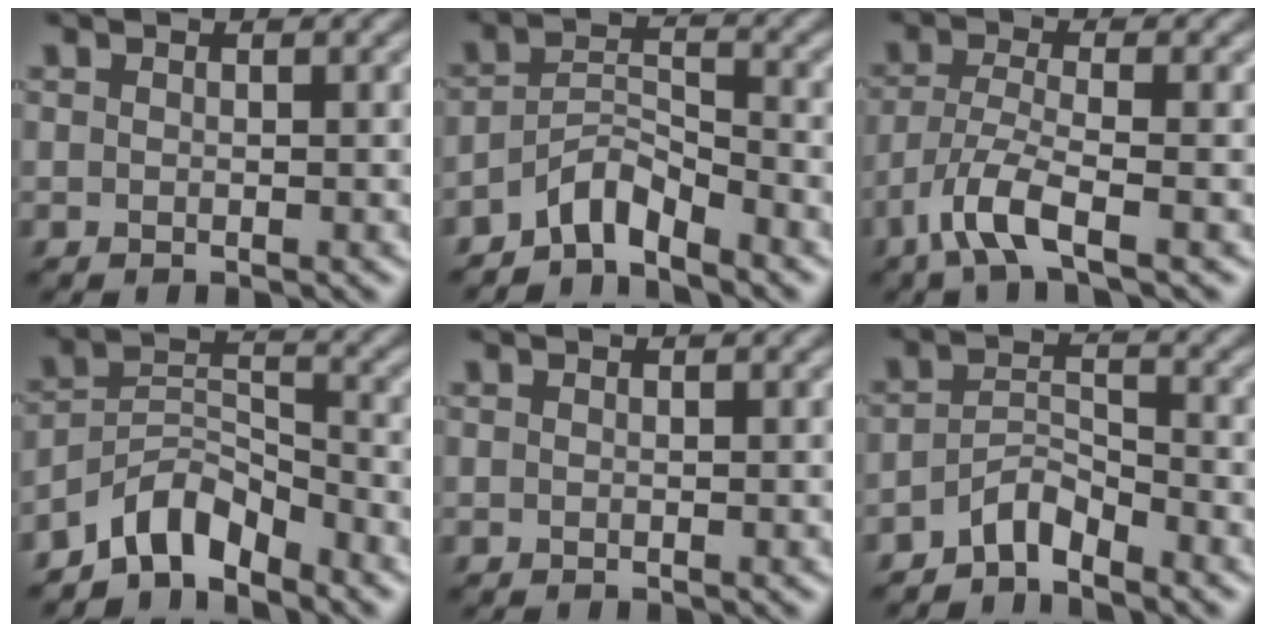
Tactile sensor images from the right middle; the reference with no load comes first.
{"total": 3.5, "force": [-3.0, 1.0, 1.6], "torque": [-0.026, 0.011, -0.064]}
{"total": 4.3, "force": [-2.6, 0.9, 3.4], "torque": [-0.073, -0.003, -0.061]}
{"total": 4.8, "force": [-4.0, 1.9, 1.9], "torque": [-0.024, 0.007, -0.084]}
{"total": 0.0}
{"total": 2.8, "force": [-2.4, 0.9, 1.2], "torque": [-0.020, 0.012, -0.049]}